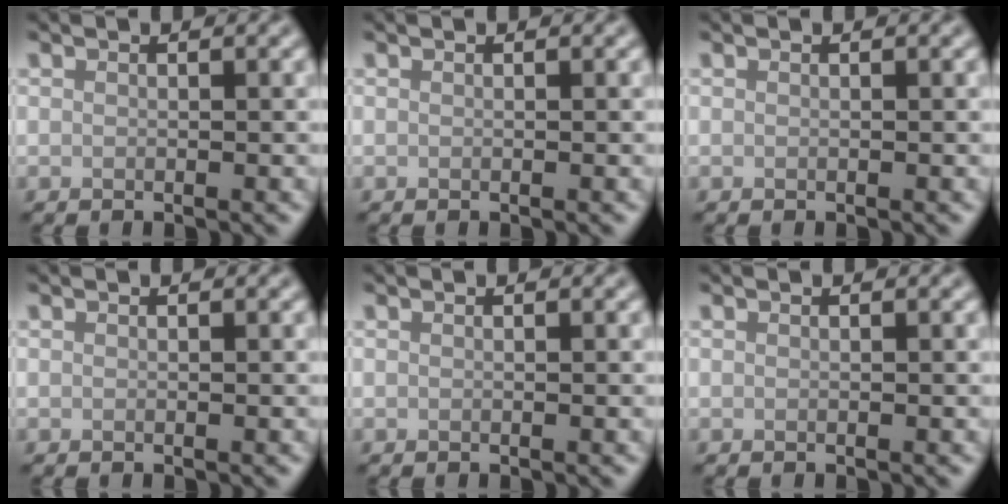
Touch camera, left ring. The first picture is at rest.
{"total": 0.0}
{"total": 0.0}
{"total": 0.0}
{"total": 0.0}
{"total": 0.0}